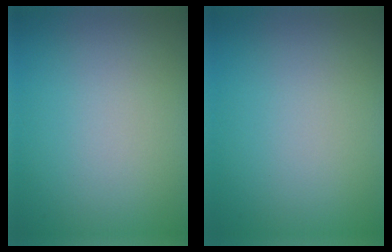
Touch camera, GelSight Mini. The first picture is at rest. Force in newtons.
{"total": 0.0}